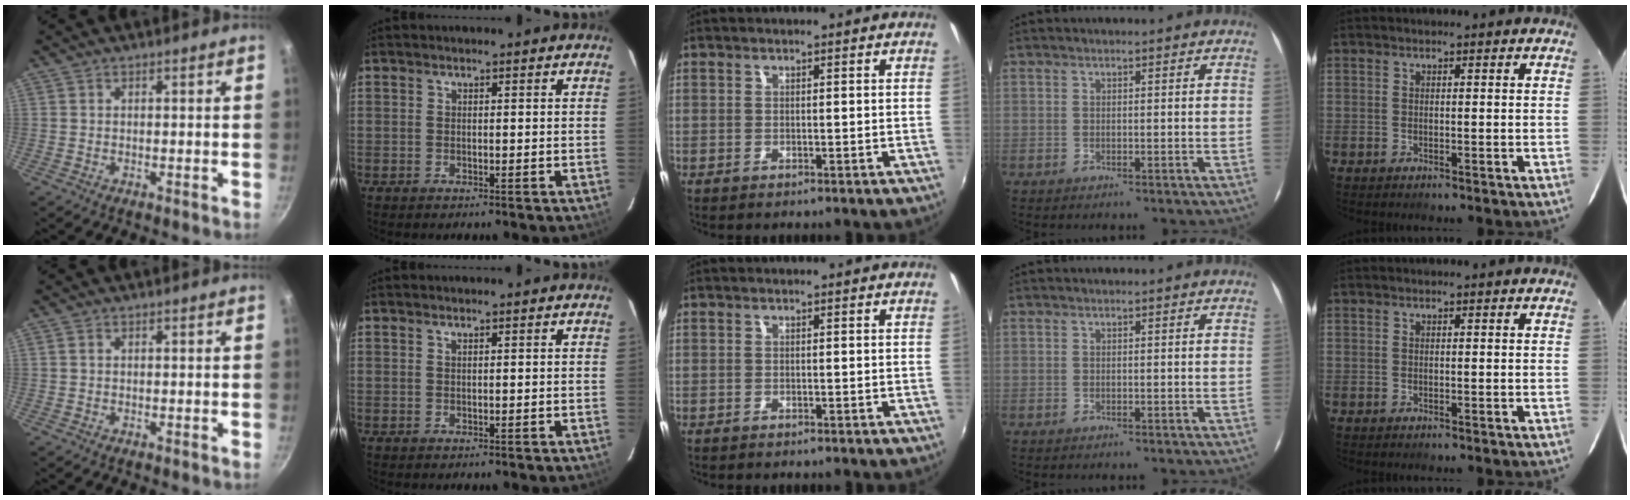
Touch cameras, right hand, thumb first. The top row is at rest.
{"thumb": {"total": 0.5, "force": [0.1, 0.4, 0.3], "torque": [-0.004, 0.002, 0.002]}}